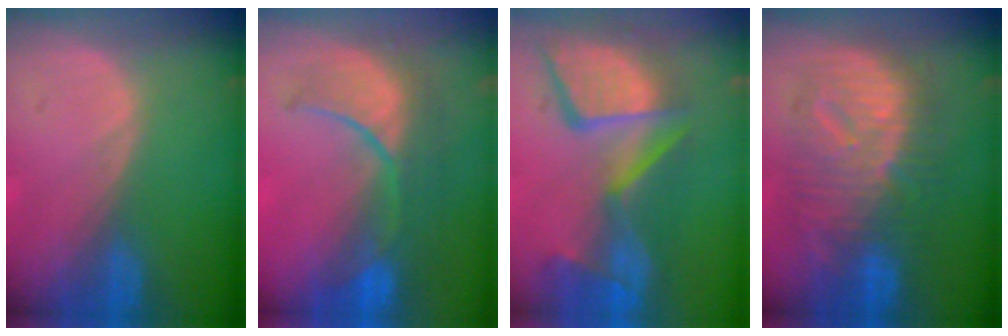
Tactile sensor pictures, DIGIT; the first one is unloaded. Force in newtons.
{"total": 10.4, "press": 9.2, "slide": 5.0}
{"total": 13.7, "press": 11.3, "slide": 7.8}
{"total": 12.0, "press": 11.9, "slide": 1.3}